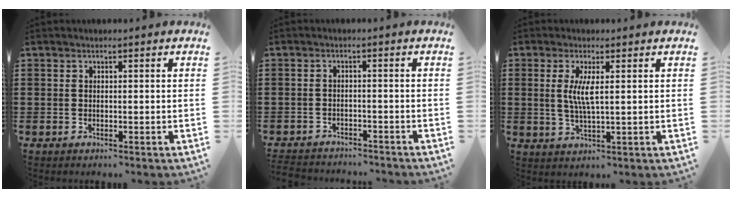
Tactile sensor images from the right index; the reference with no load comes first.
{"total": 2.2, "force": [-2.2, 0.2, -0.2], "torque": [-0.004, -0.002, -0.049]}
{"total": 4.3, "force": [0.9, 0.6, 4.2], "torque": [-0.083, -0.002, 0.013]}